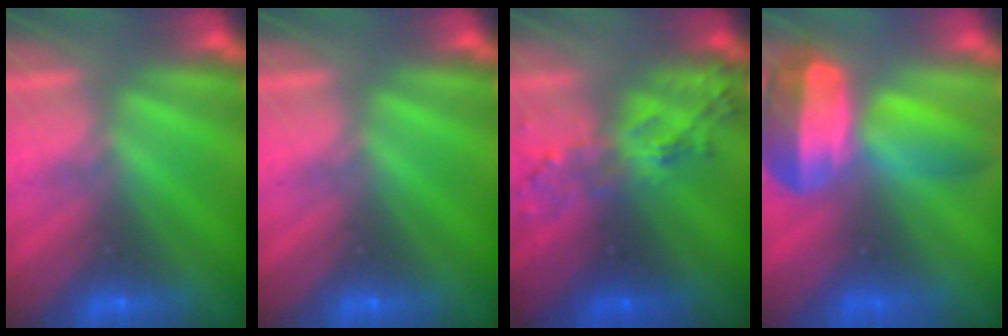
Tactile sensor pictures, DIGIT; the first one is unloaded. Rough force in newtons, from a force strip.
{"total": 0.0}
{"total": 7.0}
{"total": 7.0}